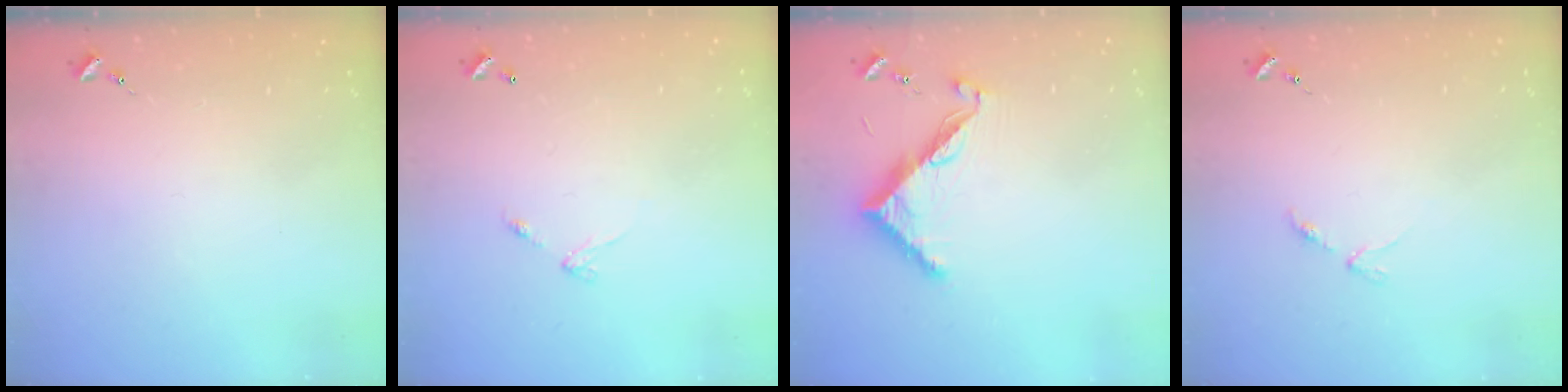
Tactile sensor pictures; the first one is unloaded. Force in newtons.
{"total": 4.3, "press": 4.3, "slide": 0.3}
{"total": 8.5, "press": 8.5, "slide": 0.6}
{"total": 2.8, "press": 2.8, "slide": 0.5}